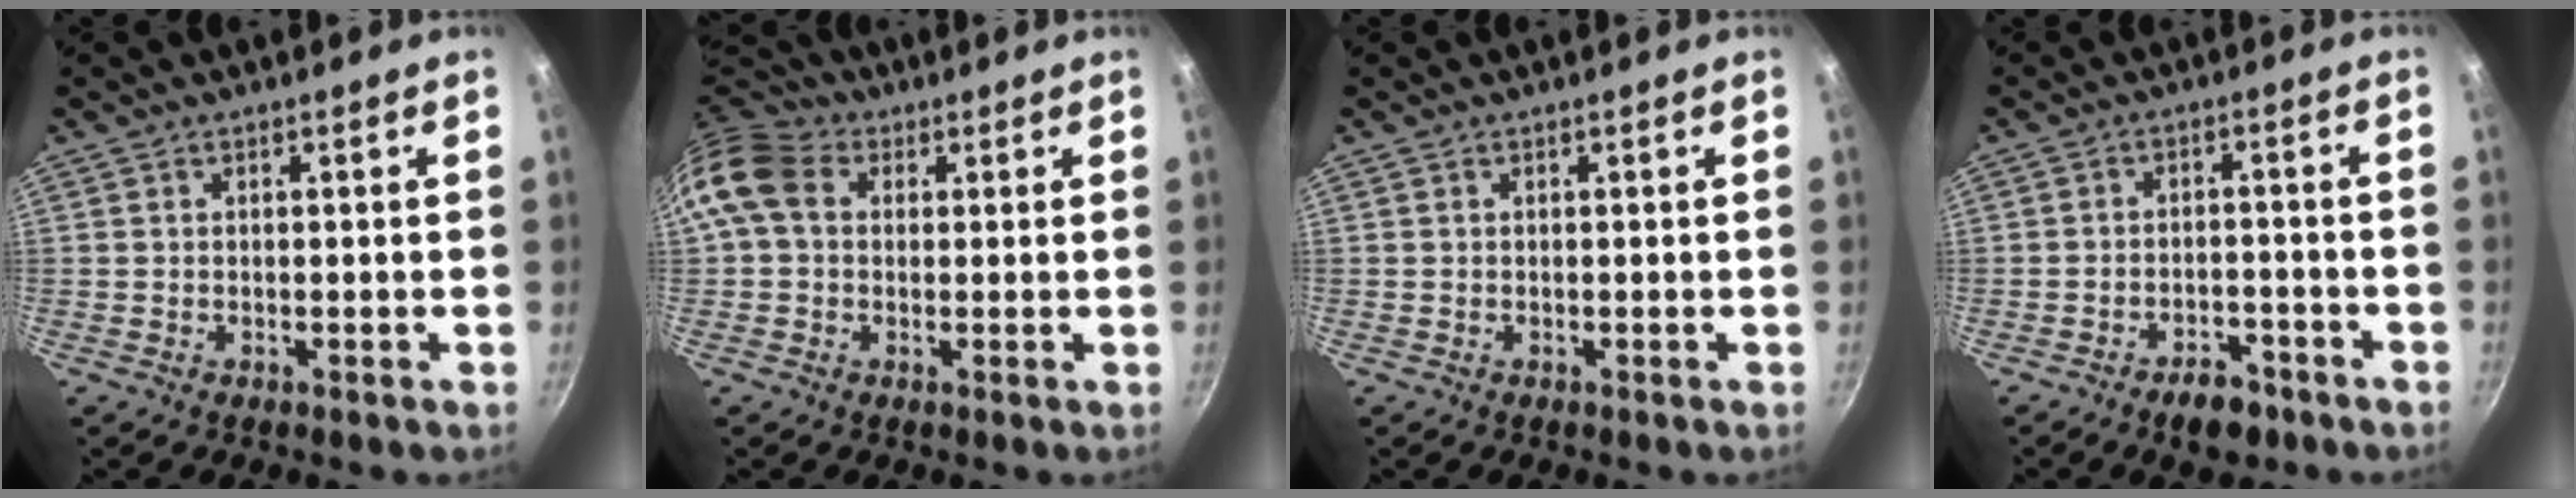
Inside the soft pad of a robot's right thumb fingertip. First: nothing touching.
{"total": 9.6, "force": [1.8, 7.5, 5.7], "torque": [-0.094, 0.017, 0.013]}
{"total": 0.0}
{"total": 5.9, "force": [-4.1, 3.0, 3.1], "torque": [-0.032, 0.033, -0.055]}